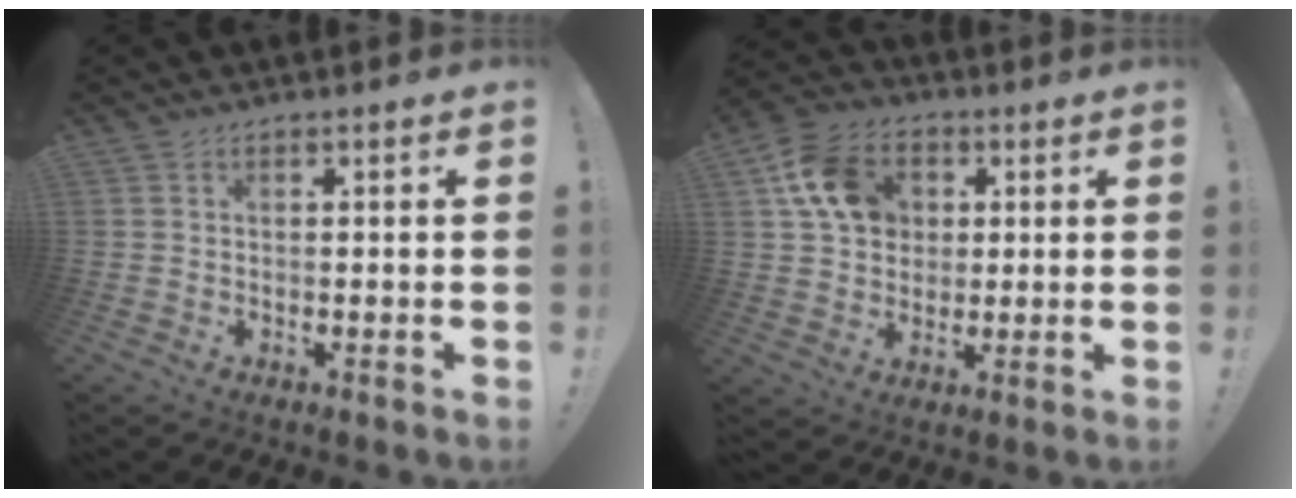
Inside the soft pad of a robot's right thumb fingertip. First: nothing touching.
{"total": 14.1, "force": [4.4, 11.4, 7.0], "torque": [-0.105, -0.001, 0.093]}